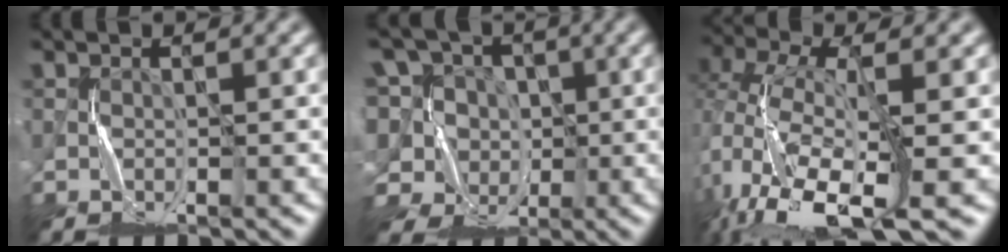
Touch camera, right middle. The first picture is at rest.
{"total": 10.3, "force": [-0.1, 9.2, 4.7], "torque": [-0.133, 0.043, -0.044]}
{"total": 11.6, "force": [-4.1, 4.2, 10.0], "torque": [-0.215, -0.005, -0.074]}